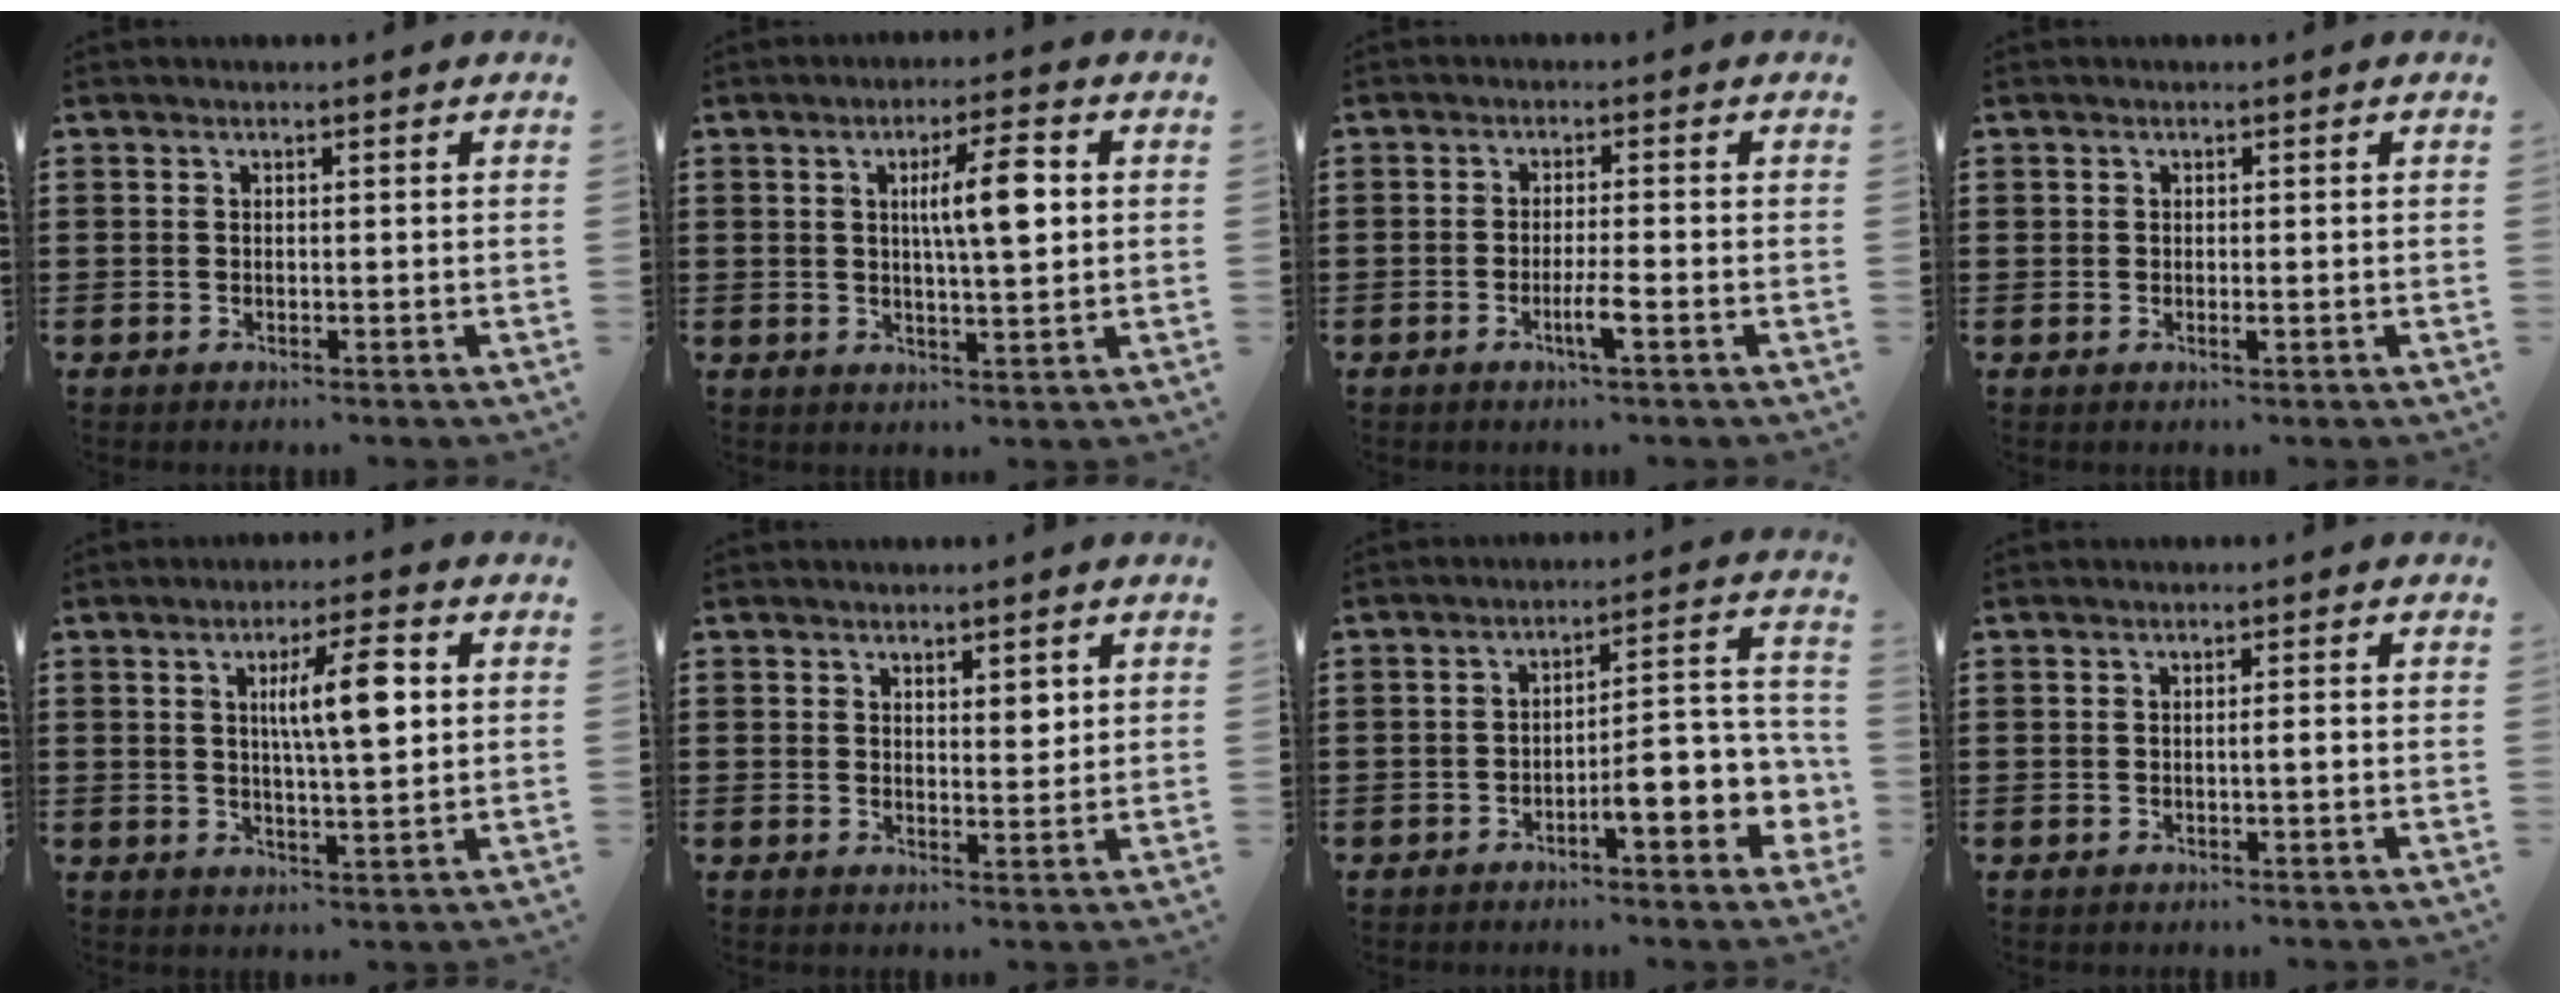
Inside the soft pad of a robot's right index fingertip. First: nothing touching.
{"total": 7.4, "force": [1.5, 1.4, 7.1], "torque": [-0.121, 0.000, 0.018]}
{"total": 3.4, "force": [-1.6, 0.0, 3.0], "torque": [-0.056, -0.007, -0.032]}
{"total": 0.6, "force": [-0.2, 0.3, 0.5], "torque": [-0.008, -0.004, -0.003]}
{"total": 8.2, "force": [2.0, 1.5, 7.8], "torque": [-0.135, 0.000, 0.025]}
{"total": 2.3, "force": [1.6, 1.1, 1.3], "torque": [-0.013, 0.000, 0.025]}
{"total": 7.0, "force": [-3.2, 1.7, 5.9], "torque": [-0.083, -0.022, -0.063]}
{"total": 1.1, "force": [-0.3, 0.0, 1.1], "torque": [-0.020, -0.003, -0.005]}